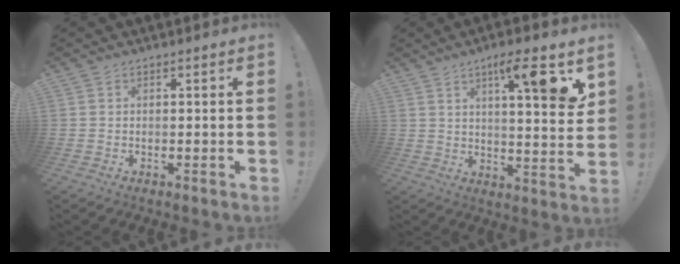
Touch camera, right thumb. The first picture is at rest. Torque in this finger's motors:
{"motor_torque": [-0.37, 1.85, 1.37, 0.54, 0.14]}